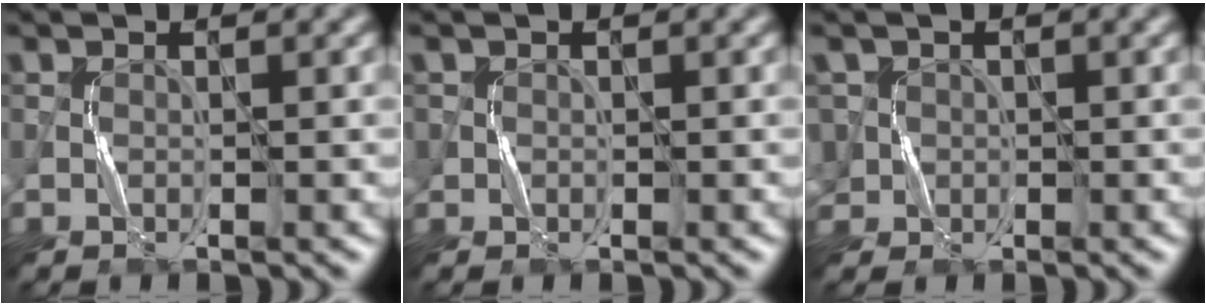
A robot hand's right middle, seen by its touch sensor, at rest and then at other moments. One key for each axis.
{"total": 0.7, "fx": 0.0, "fy": 0.7, "fz": -0.1, "tx": 0.009, "ty": -0.001, "tz": -0.003}
{"total": 2.5, "fx": -0.1, "fy": 2.4, "fz": 0.5, "tx": -0.017, "ty": 0.009, "tz": 0.001}